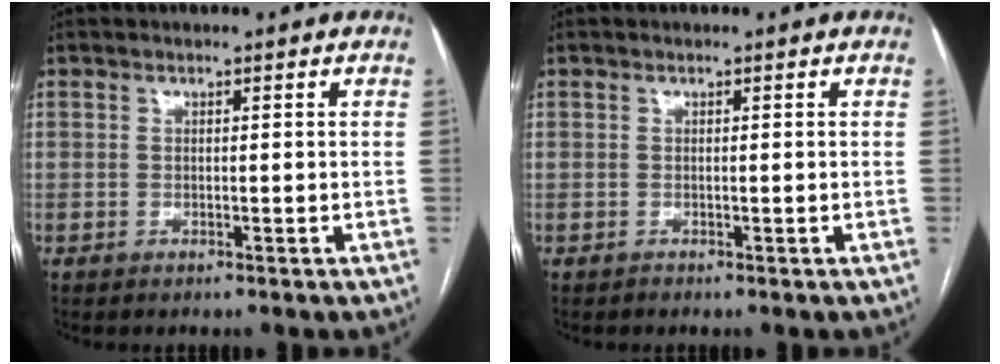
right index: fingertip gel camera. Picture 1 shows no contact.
{"total": 0.0}